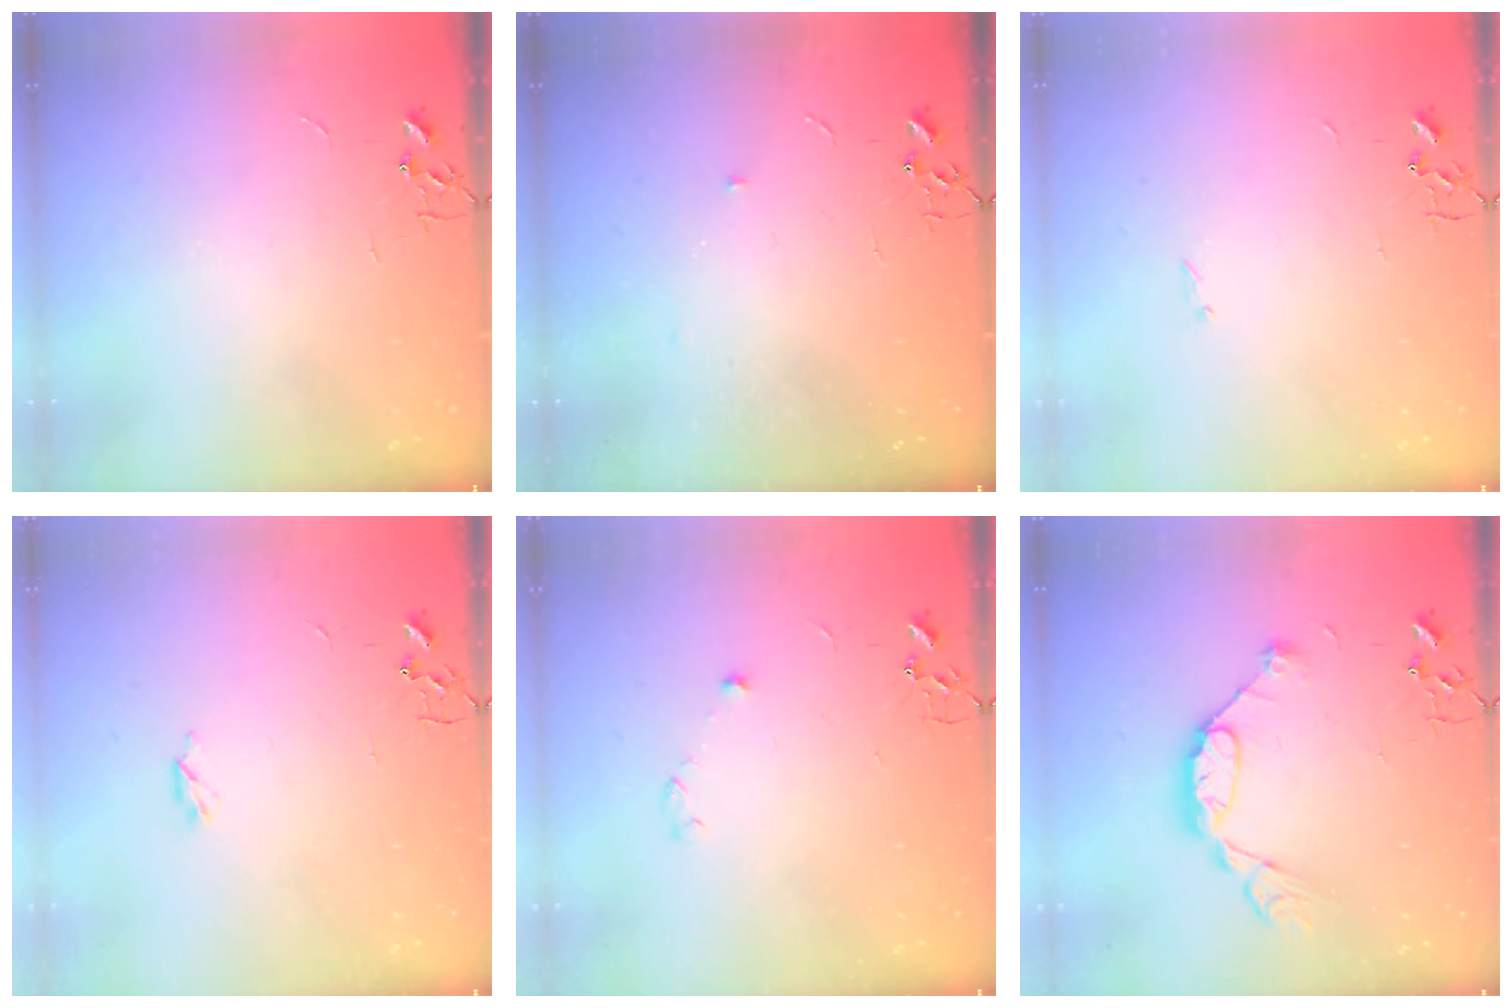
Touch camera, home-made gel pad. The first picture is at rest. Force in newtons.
{"total": 3.0, "press": 2.9, "slide": 0.5}
{"total": 0.9, "press": 0.9, "slide": 0.2}
{"total": 3.3, "press": 3.2, "slide": 0.6}
{"total": 4.0, "press": 3.7, "slide": 1.6}
{"total": 11.5, "press": 11.4, "slide": 0.9}